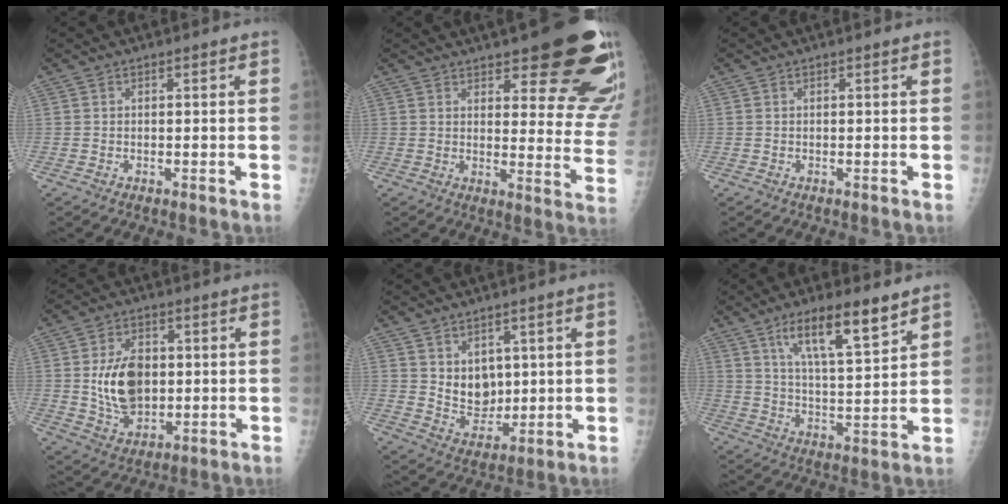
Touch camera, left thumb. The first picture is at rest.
{"total": 21.3, "force": [14.1, 6.3, 14.7], "torque": [-0.143, -0.077, 0.165]}
{"total": 0.0}
{"total": 11.3, "force": [0.5, 7.7, 8.2], "torque": [-0.114, -0.008, 0.018]}
{"total": 7.5, "force": [1.7, 5.7, 4.6], "torque": [-0.037, -0.022, 0.046]}
{"total": 12.3, "force": [7.6, 2.8, 9.2], "torque": [-0.144, -0.041, 0.135]}